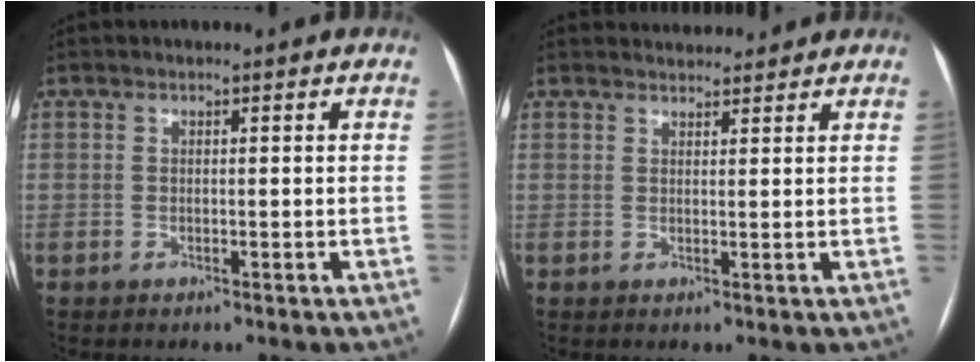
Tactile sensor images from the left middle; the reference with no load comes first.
{"total": 4.5, "force": [4.4, 1.0, 0.4], "torque": [-0.007, 0.022, 0.059]}